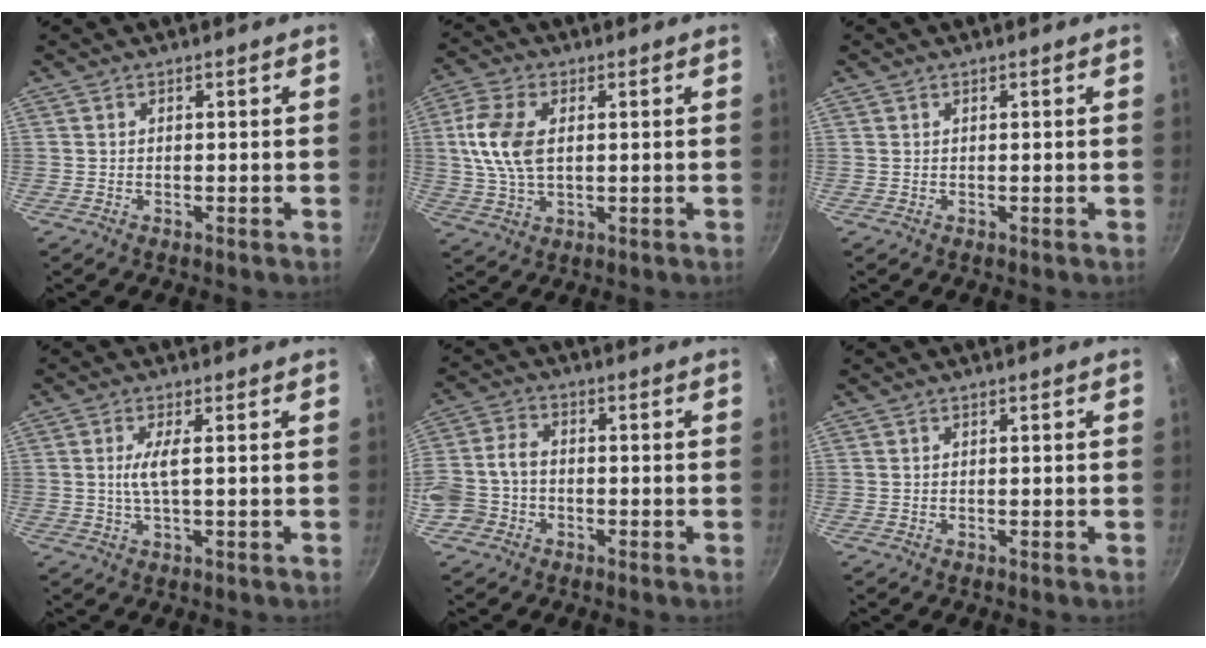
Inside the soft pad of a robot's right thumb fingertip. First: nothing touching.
{"total": 10.7, "force": [1.5, 6.4, 8.4], "torque": [-0.167, 0.006, 0.026]}
{"total": 0.0}
{"total": 3.7, "force": [0.4, 0.5, 3.6], "torque": [-0.086, -0.002, 0.009]}
{"total": 7.8, "force": [-3.1, 5.9, 4.0], "torque": [-0.072, 0.038, -0.070]}
{"total": 0.0}